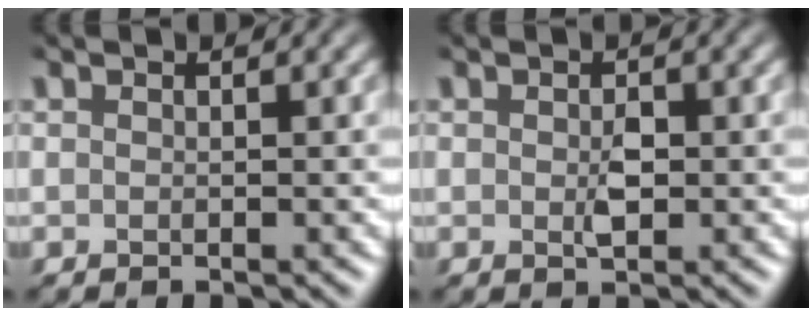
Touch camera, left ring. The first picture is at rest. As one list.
[{"total": 1.5, "force": [-0.3, 0.8, 1.2], "torque": [-0.026, 0.000, -0.005]}]